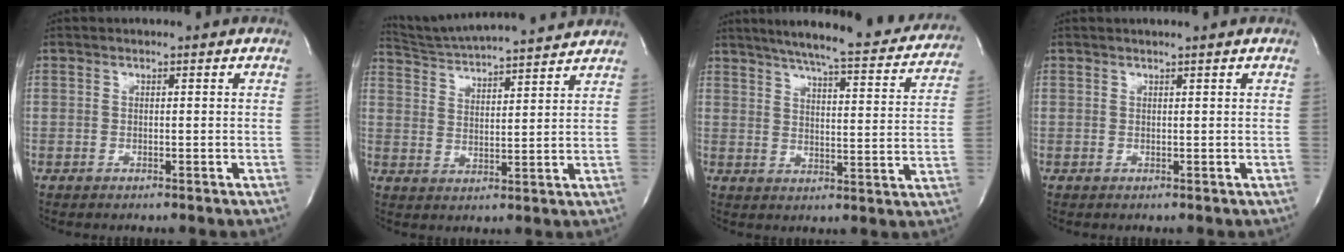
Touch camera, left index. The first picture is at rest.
{"total": 15.0, "force": [14.2, 0.4, 4.9], "torque": [-0.098, 0.012, 0.214]}
{"total": 24.6, "force": [21.8, 3.1, 10.9], "torque": [-0.161, -0.038, 0.264]}
{"total": 0.9, "force": [0.7, -0.4, 0.5], "torque": [-0.015, -0.005, 0.020]}